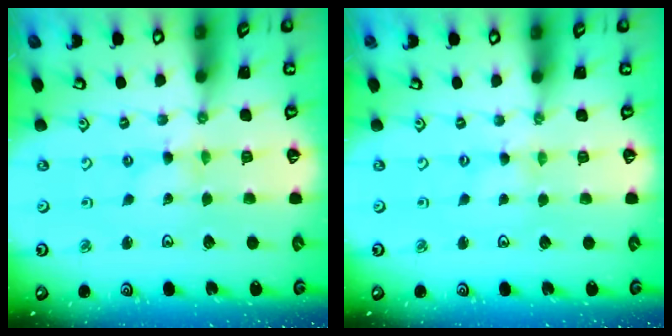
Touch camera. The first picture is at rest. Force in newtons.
{"total": 0.0}